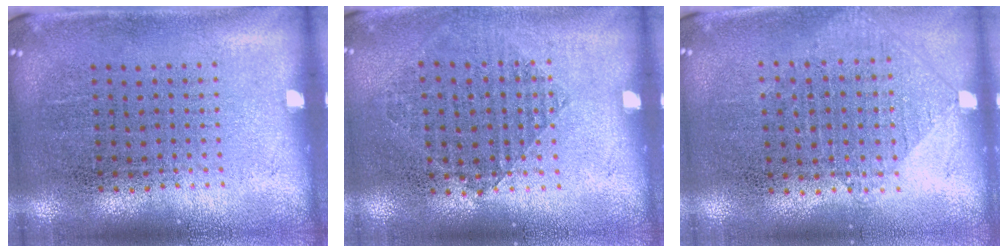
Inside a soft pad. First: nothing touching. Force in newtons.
{"total": 0.9, "press": 0.9, "slide": 0.3}
{"total": 0.9, "press": 0.9, "slide": 0.3}